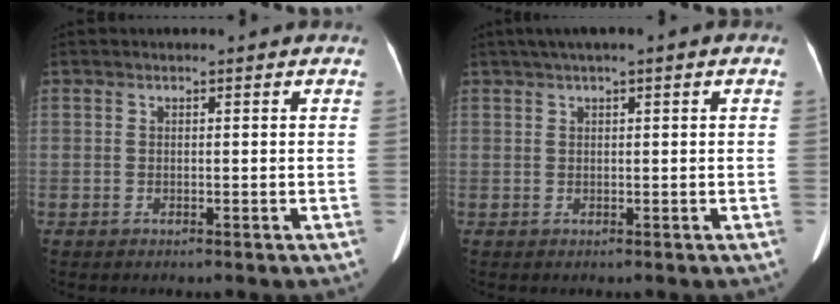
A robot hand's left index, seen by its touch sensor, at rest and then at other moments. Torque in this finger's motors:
{"motor_torque": [1.04, -1.10, 0.22, 0.15]}